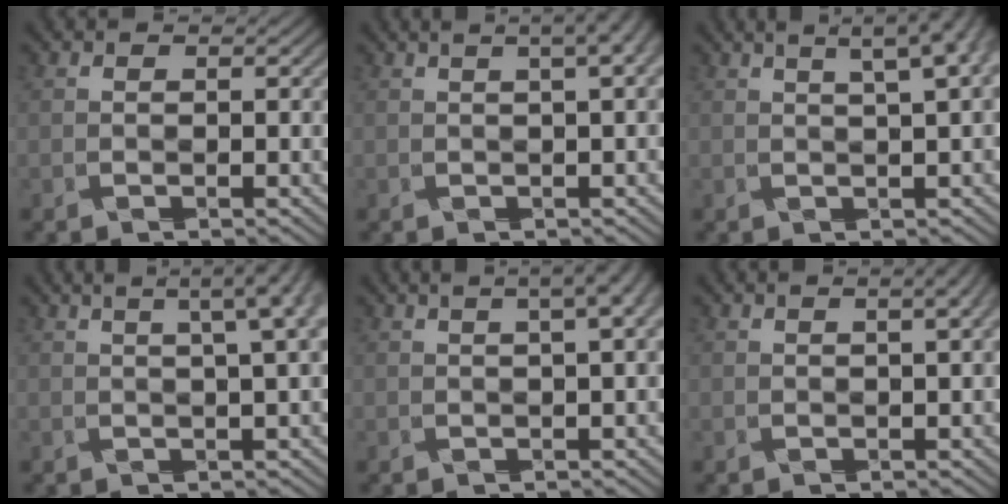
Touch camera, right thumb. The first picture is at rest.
{"total": 4.6, "force": [1.6, 1.4, 4.1], "torque": [-0.071, 0.011, 0.031]}
{"total": 6.2, "force": [2.9, 1.0, 5.4], "torque": [-0.080, 0.015, 0.045]}
{"total": 5.5, "force": [2.0, 0.6, 5.1], "torque": [-0.075, 0.016, 0.034]}
{"total": 4.3, "force": [1.5, 0.9, 3.9], "torque": [-0.069, 0.006, 0.033]}
{"total": 2.9, "force": [0.5, 1.0, 2.7], "torque": [-0.050, -0.002, 0.019]}